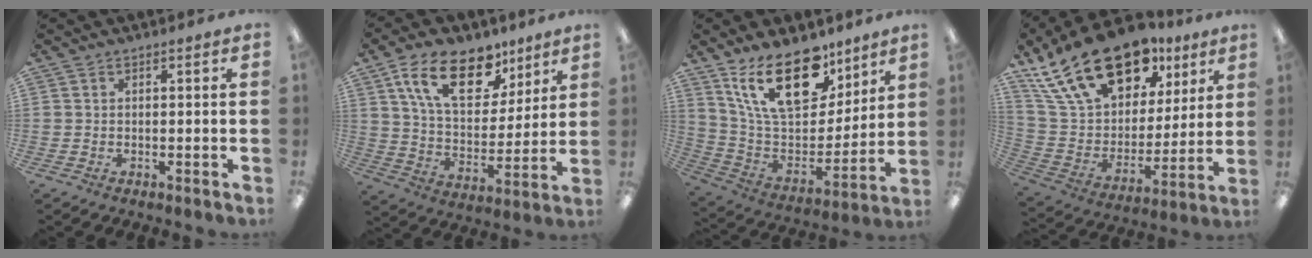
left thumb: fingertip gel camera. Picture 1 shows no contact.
{"total": 19.6, "force": [11.1, 10.6, 12.1], "torque": [-0.203, -0.034, 0.194]}
{"total": 22.1, "force": [13.5, 11.3, 13.3], "torque": [-0.238, -0.071, 0.243]}
{"total": 24.9, "force": [16.0, 13.7, 13.3], "torque": [-0.231, -0.088, 0.289]}